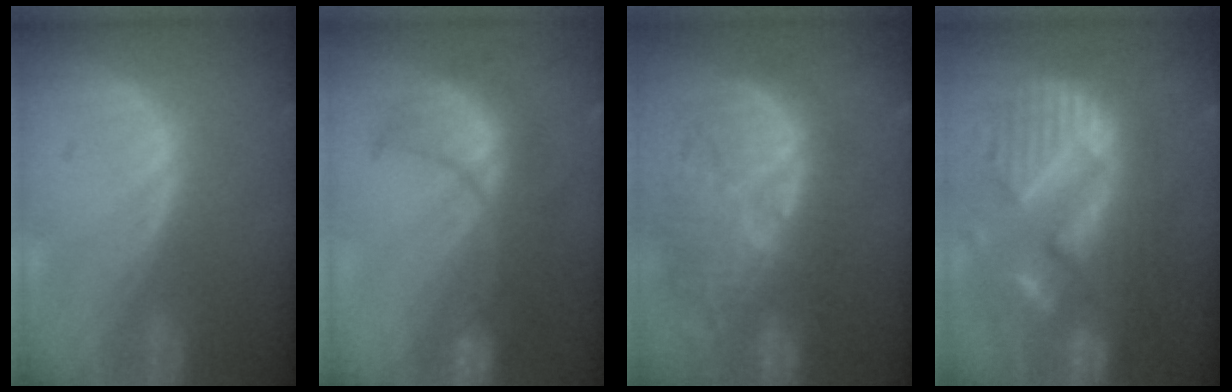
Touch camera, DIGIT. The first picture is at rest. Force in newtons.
{"total": 8.3, "press": 8.3, "slide": 1.0}
{"total": 12.8, "press": 12.1, "slide": 4.2}
{"total": 13.2, "press": 13.1, "slide": 1.4}